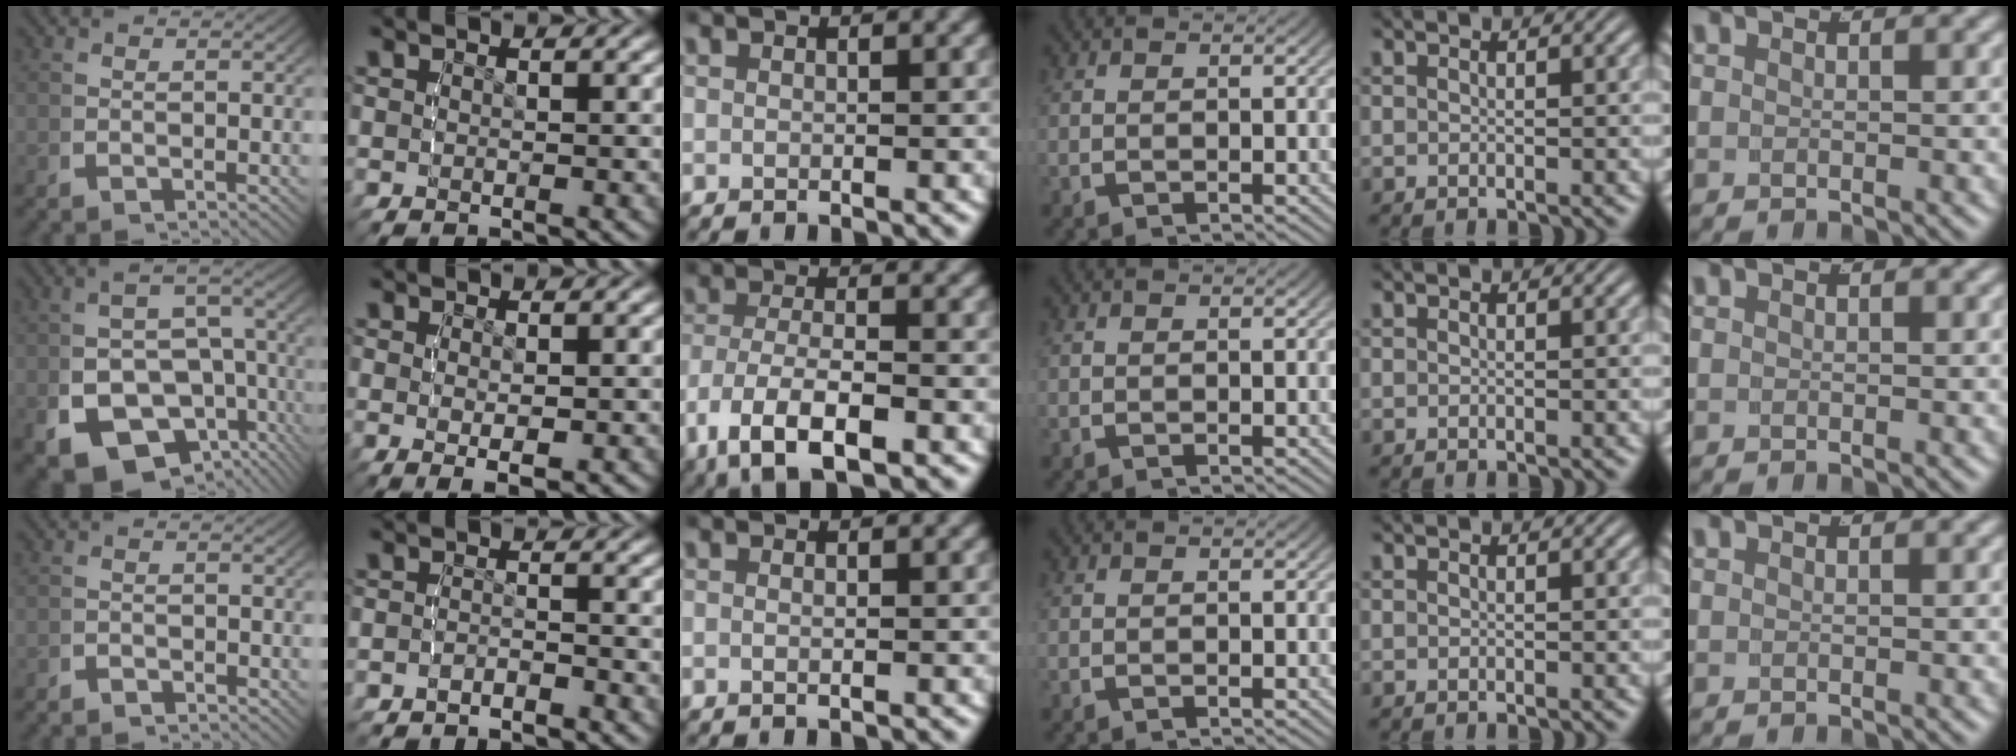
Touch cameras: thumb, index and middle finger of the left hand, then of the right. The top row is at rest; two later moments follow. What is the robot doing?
{"motion": "lift_and_place", "object": "cloth"}